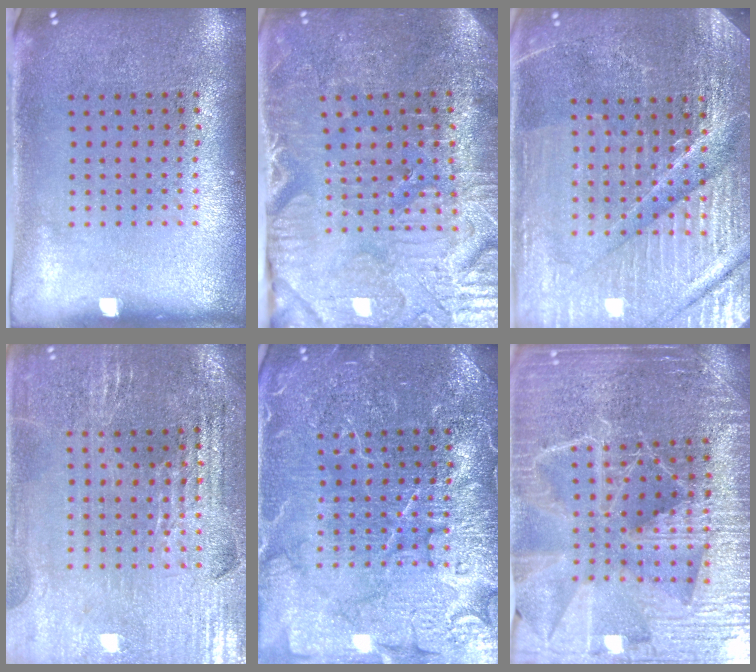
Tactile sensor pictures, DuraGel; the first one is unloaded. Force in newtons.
{"total": 4.0, "press": 3.9, "slide": 0.8}
{"total": 5.2, "press": 4.8, "slide": 1.8}
{"total": 2.8, "press": 2.8, "slide": 0.4}
{"total": 7.1, "press": 7.0, "slide": 1.0}
{"total": 5.1, "press": 4.6, "slide": 2.1}